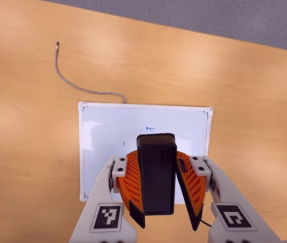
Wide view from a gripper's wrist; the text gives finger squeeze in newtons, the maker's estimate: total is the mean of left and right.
{"total": 8.8, "left": 9.2, "right": 8.5}